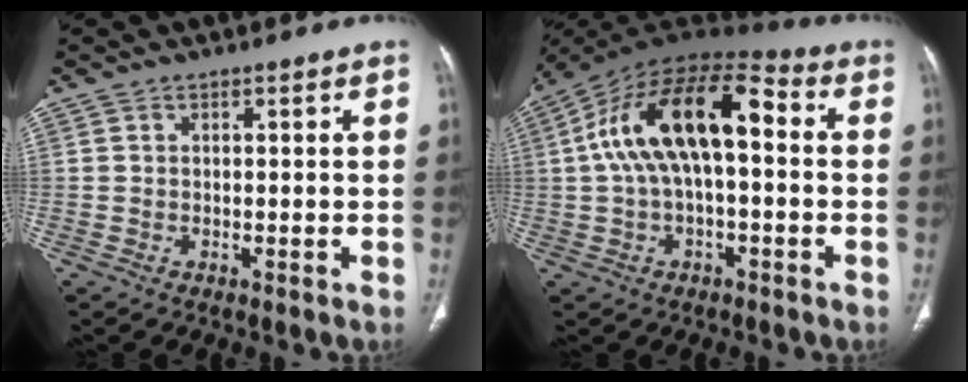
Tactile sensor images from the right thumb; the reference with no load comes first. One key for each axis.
{"total": 17.7, "fx": 1.7, "fy": 8.4, "fz": 15.5, "tx": -0.274, "ty": 0.053, "tz": 0.019}